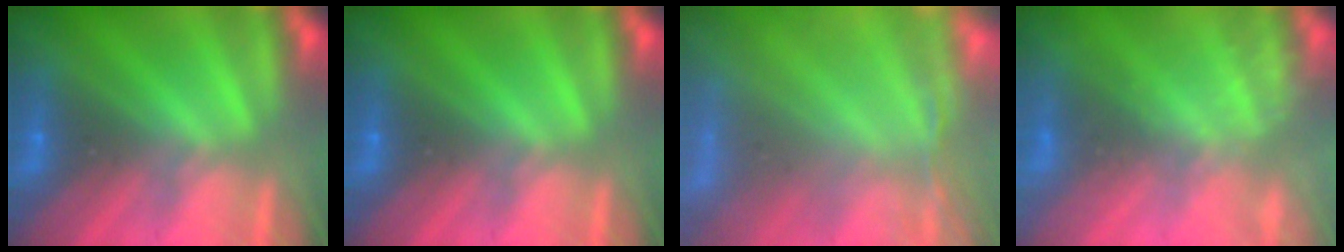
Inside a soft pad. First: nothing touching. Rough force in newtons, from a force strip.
{"total": 0.0}
{"total": 10.9}
{"total": 2.4}